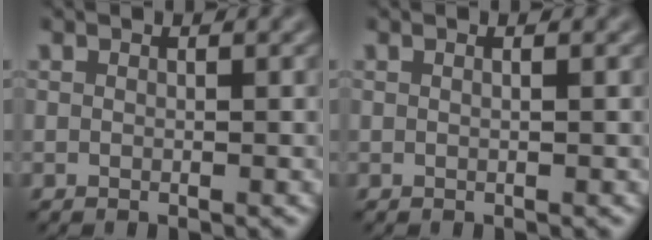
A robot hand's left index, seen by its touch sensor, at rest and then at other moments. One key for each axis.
{"total": 0.7, "fx": -0.1, "fy": 0.3, "fz": 0.6, "tx": 0.003, "ty": 0.000, "tz": -0.008}